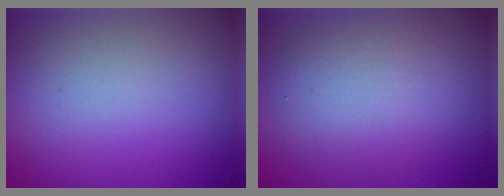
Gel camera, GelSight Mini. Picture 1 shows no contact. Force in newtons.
{"total": 5.0, "press": 5.0, "slide": 0.2}